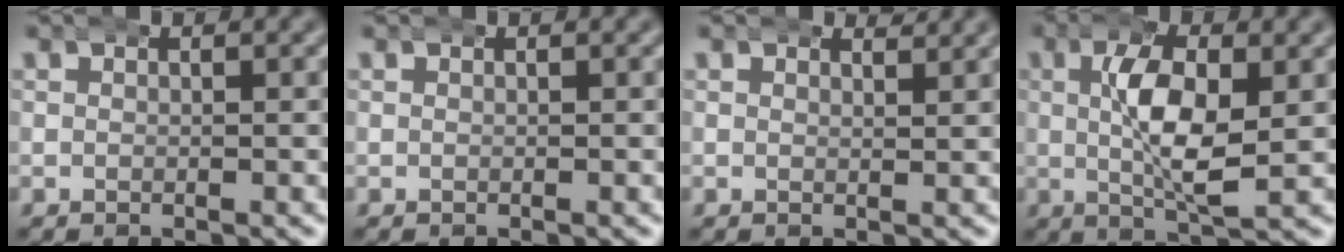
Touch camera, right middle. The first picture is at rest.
{"total": 0.0}
{"total": 1.1, "force": [1.1, 0.0, 0.1], "torque": [0.003, -0.005, 0.017]}
{"total": 5.5, "force": [0.7, 1.8, 5.2], "torque": [-0.098, -0.010, 0.013]}